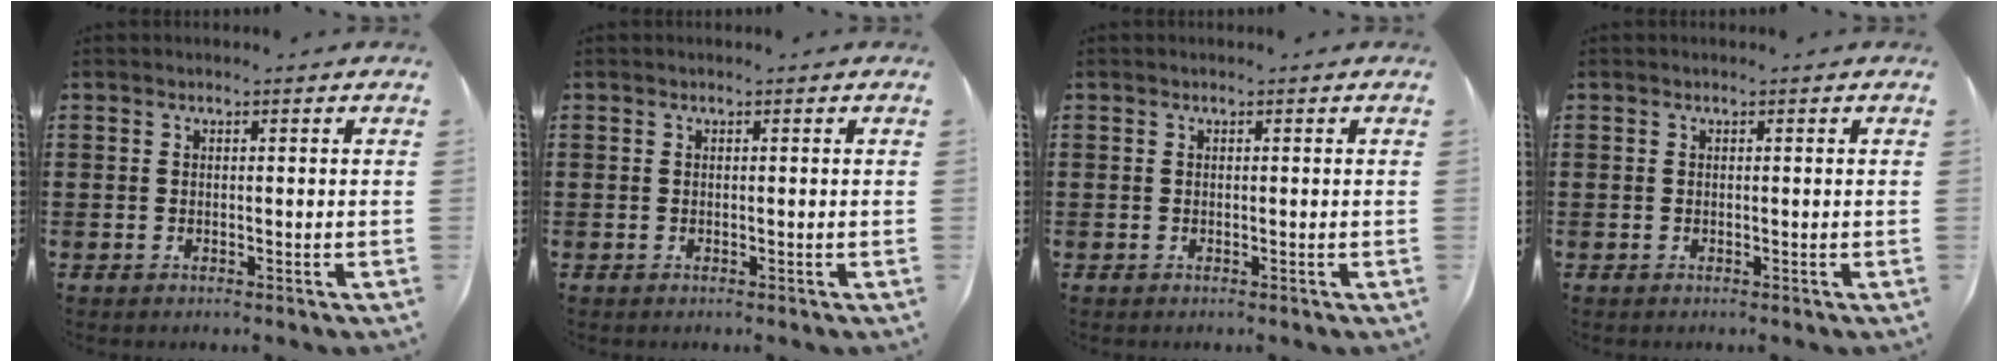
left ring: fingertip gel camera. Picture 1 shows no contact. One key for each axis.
{"total": 0.0}
{"total": 0.0}
{"total": 0.0}